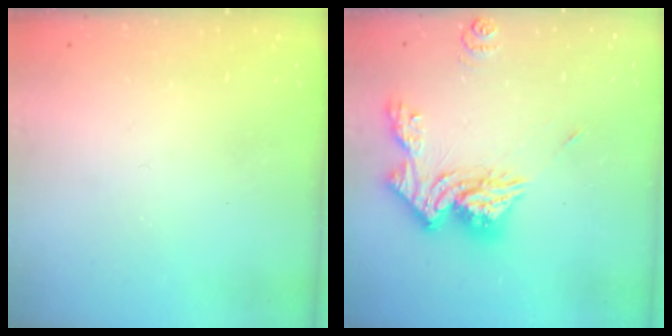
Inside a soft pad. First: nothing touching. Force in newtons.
{"total": 15.2, "press": 15.1, "slide": 1.6}